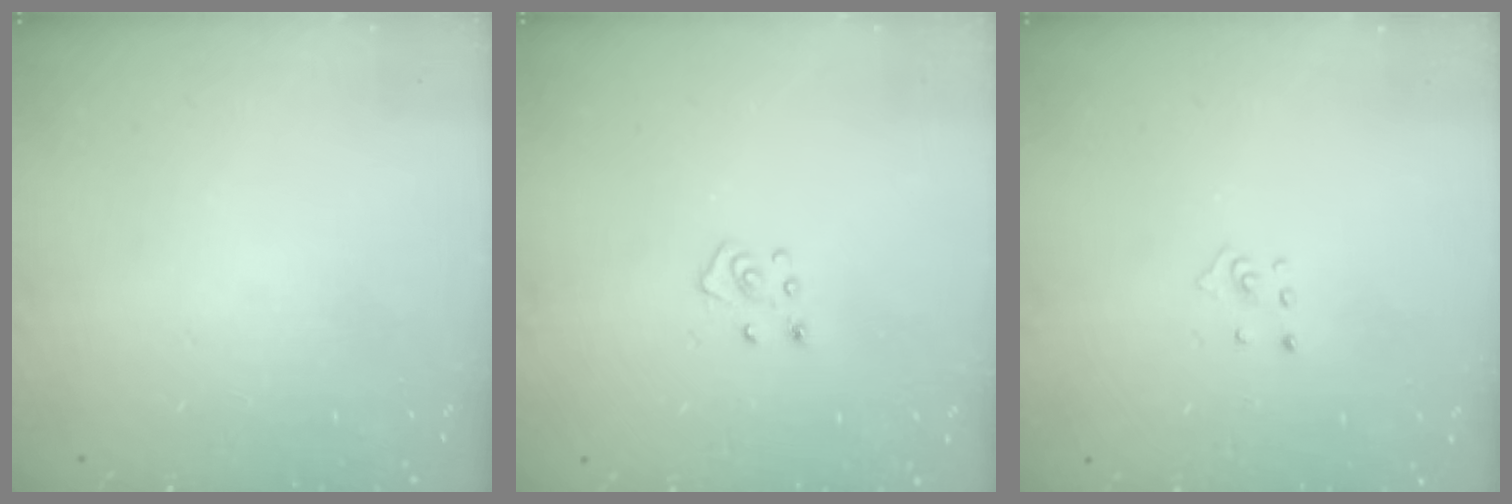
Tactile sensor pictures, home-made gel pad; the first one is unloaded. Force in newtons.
{"total": 4.2, "press": 4.1, "slide": 0.3}
{"total": 2.9, "press": 2.9, "slide": 0.3}